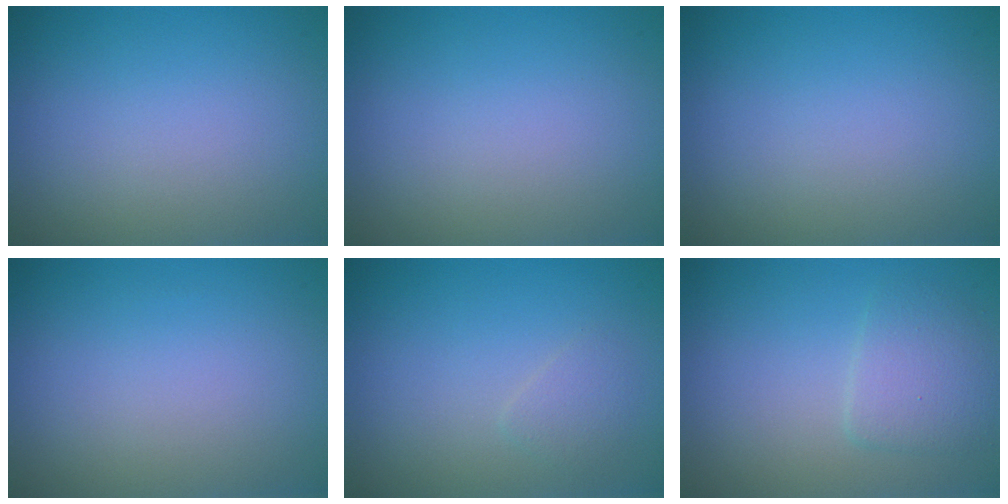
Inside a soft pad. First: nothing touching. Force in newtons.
{"total": 0.0}
{"total": 0.0}
{"total": 0.0}
{"total": 1.0, "press": 1.0, "slide": 0.0}
{"total": 2.4, "press": 2.4, "slide": 0.0}